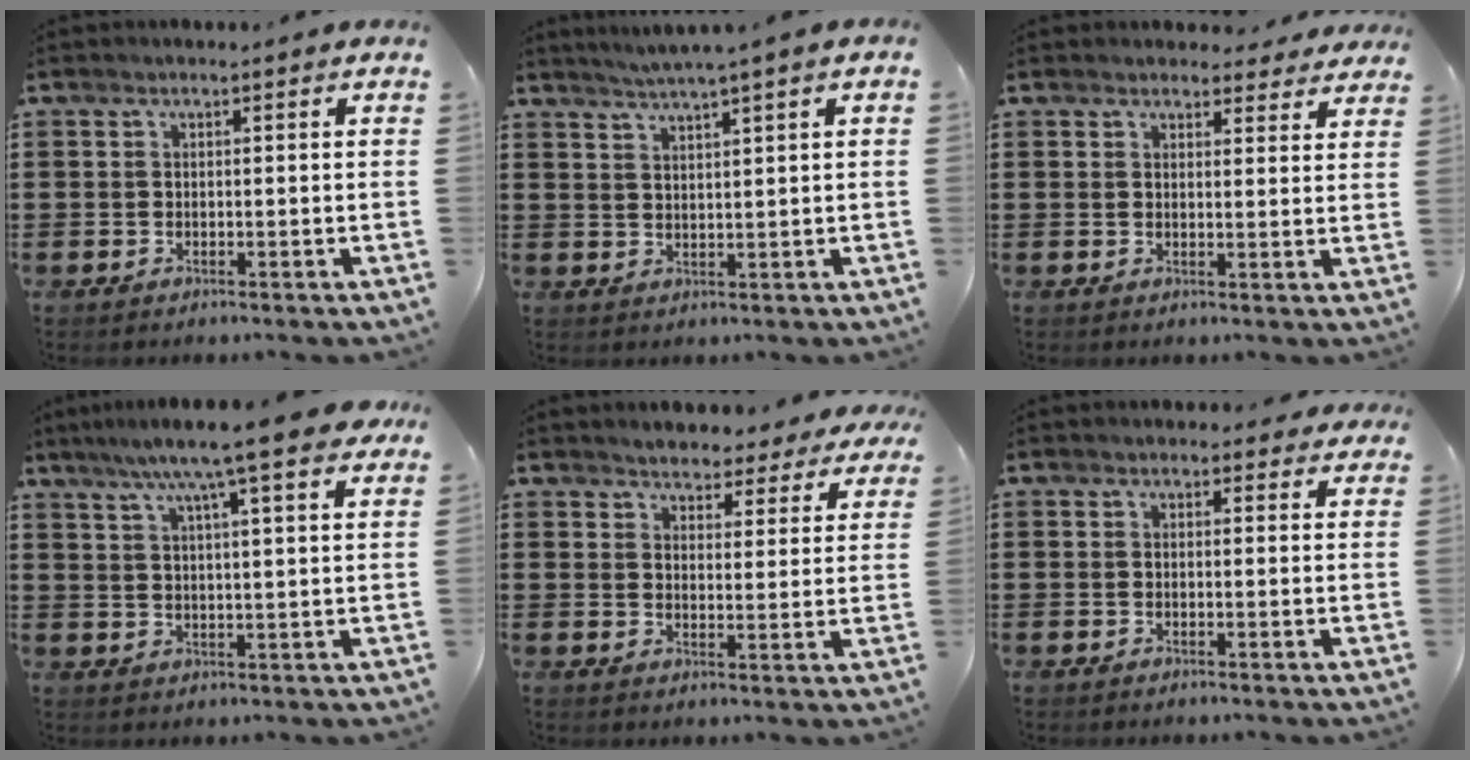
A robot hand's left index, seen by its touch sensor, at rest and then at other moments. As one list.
[{"total": 2.2, "force": [1.7, -0.8, 1.2], "torque": [-0.026, -0.007, 0.030]}, {"total": 3.1, "force": [2.9, 0.9, 0.5], "torque": [-0.003, -0.013, 0.052]}, {"total": 9.5, "force": [7.2, 0.7, 6.1], "torque": [-0.124, -0.021, 0.120]}, {"total": 3.7, "force": [3.6, 0.4, -0.2], "torque": [-0.016, -0.016, 0.064]}, {"total": 1.8, "force": [1.7, 0.6, 0.2], "torque": [0.000, -0.001, 0.030]}]